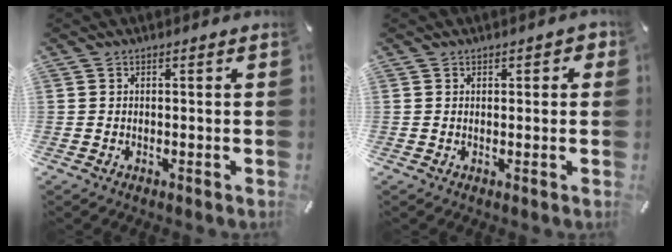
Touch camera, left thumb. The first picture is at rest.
{"total": 1.2, "force": [0.4, 0.9, 0.7], "torque": [-0.005, 0.003, 0.004]}